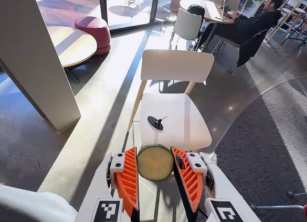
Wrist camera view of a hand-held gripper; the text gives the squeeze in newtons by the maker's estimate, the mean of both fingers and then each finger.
{"total": 9.5, "left": 9.5, "right": 9.4}